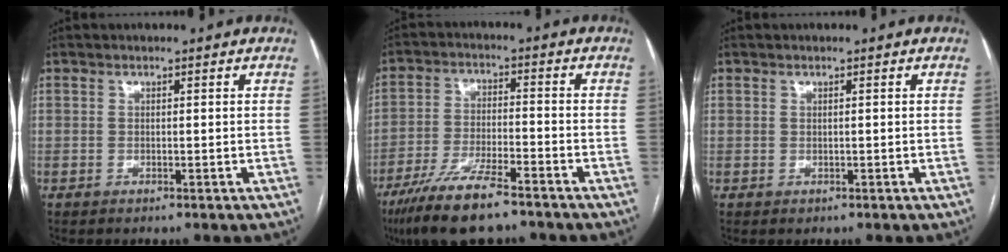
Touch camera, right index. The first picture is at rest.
{"total": 11.7, "force": [-8.6, 2.1, 7.7], "torque": [-0.146, -0.024, -0.151]}
{"total": 0.0}